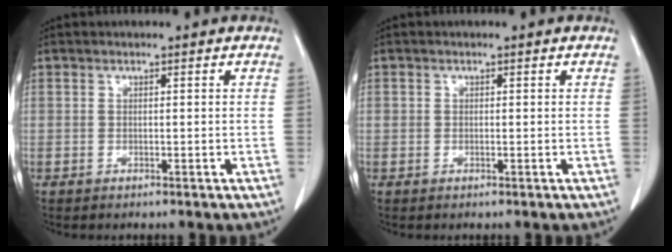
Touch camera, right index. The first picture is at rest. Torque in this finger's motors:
{"motor_torque": [0.02, 0.09, 0.04, 0.00]}